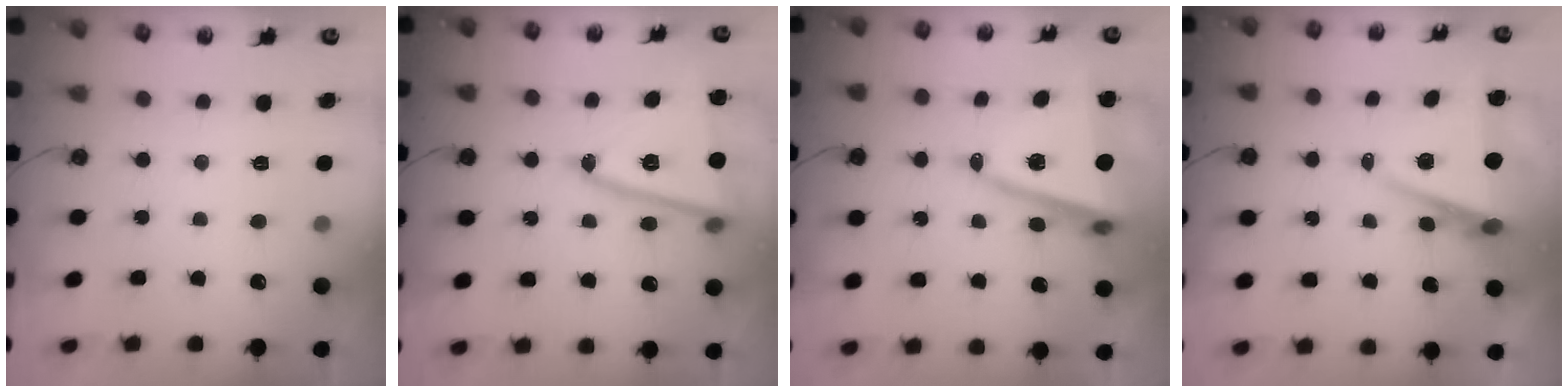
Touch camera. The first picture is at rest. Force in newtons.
{"total": 16.7, "press": 16.4, "slide": 2.7}
{"total": 12.7, "press": 12.1, "slide": 4.0}
{"total": 7.5, "press": 6.2, "slide": 4.2}